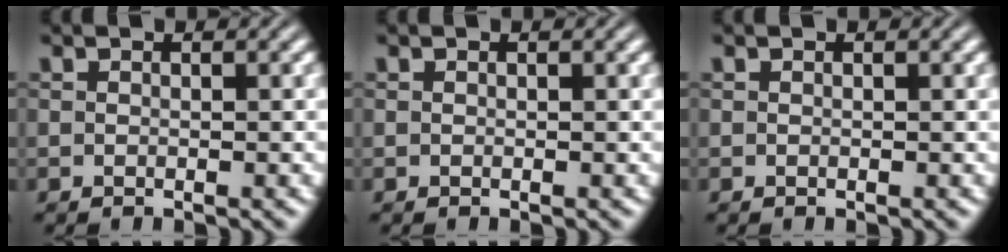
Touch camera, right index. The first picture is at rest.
{"total": 0.0}
{"total": 0.0}